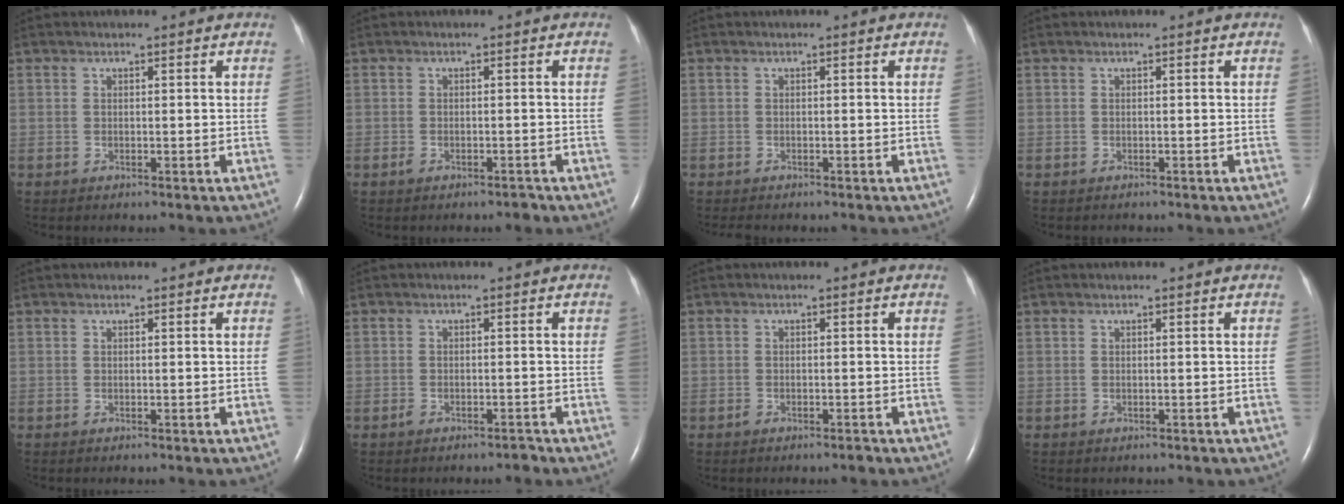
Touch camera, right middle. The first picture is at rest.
{"total": 1.4, "force": [-1.1, 0.5, 0.7], "torque": [-0.012, 0.000, -0.014]}
{"total": 1.1, "force": [-1.0, 0.2, 0.5], "torque": [-0.012, -0.004, -0.012]}
{"total": 0.5, "force": [-0.5, 0.2, 0.1], "torque": [-0.012, -0.002, -0.006]}
{"total": 0.0}
{"total": 1.4, "force": [-1.2, 0.5, 0.5], "torque": [-0.009, 0.000, -0.018]}
{"total": 1.0, "force": [-0.9, 0.3, 0.5], "torque": [-0.008, 0.000, -0.013]}
{"total": 0.8, "force": [-0.6, 0.4, 0.3], "torque": [-0.013, 0.001, -0.002]}